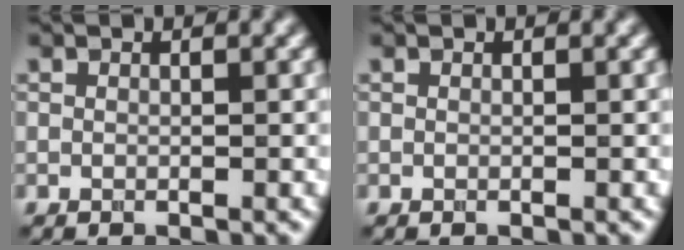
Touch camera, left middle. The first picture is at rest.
{"total": 0.0}